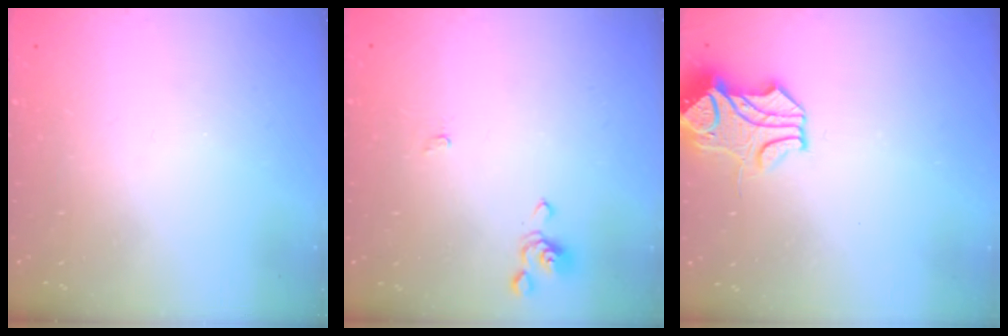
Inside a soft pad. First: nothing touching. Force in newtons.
{"total": 0.8, "press": 0.7, "slide": 0.2}
{"total": 1.6, "press": 0.8, "slide": 1.3}